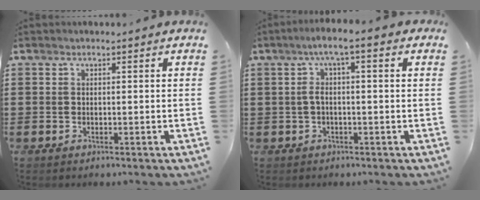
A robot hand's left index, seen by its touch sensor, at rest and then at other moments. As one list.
[{"total": 3.9, "force": [-0.4, 0.4, 3.9], "torque": [-0.085, 0.000, -0.016]}]